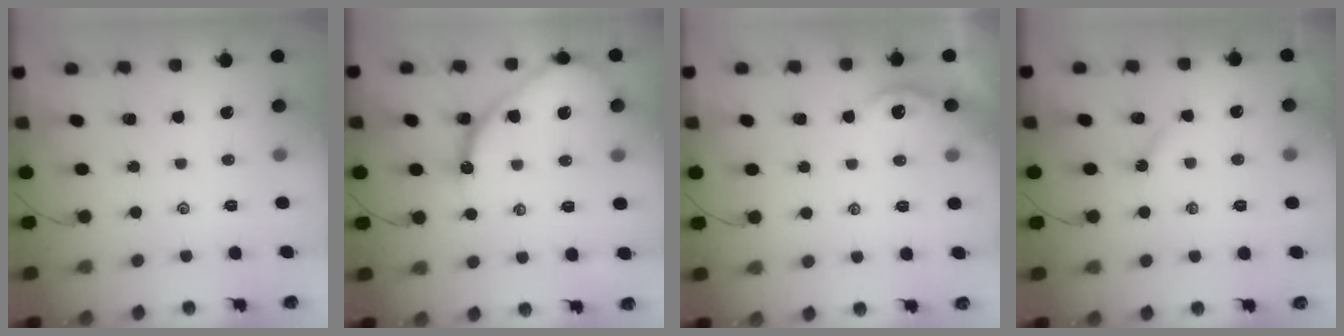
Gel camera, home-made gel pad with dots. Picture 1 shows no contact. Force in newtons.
{"total": 12.3, "press": 12.3, "slide": 1.3}
{"total": 2.0, "press": 1.9, "slide": 0.5}
{"total": 2.0, "press": 2.0, "slide": 0.3}